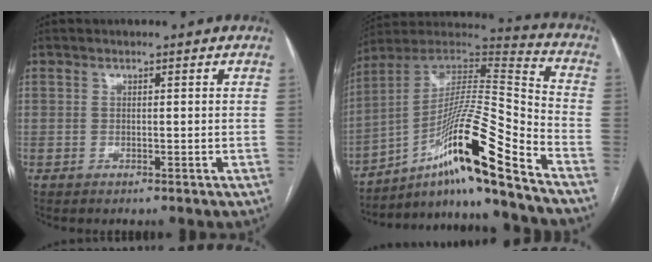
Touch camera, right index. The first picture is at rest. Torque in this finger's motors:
{"motor_torque": [1.32, -0.82, 0.63, 0.21]}